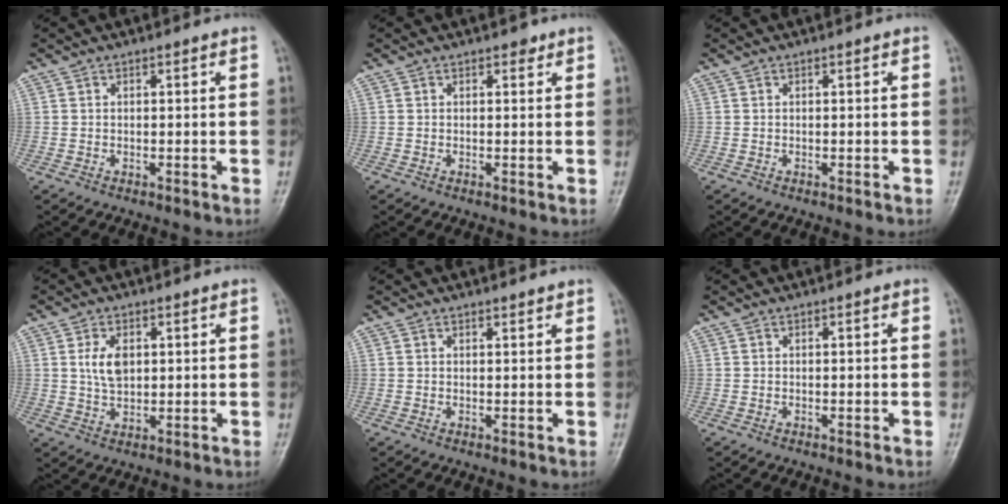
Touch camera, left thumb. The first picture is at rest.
{"total": 1.2, "force": [0.8, 0.7, 0.5], "torque": [0.003, -0.004, 0.007]}
{"total": 0.0}
{"total": 5.2, "force": [1.3, 3.1, 4.0], "torque": [-0.067, -0.006, 0.027]}
{"total": 1.1, "force": [1.1, 0.2, 0.2], "torque": [0.001, -0.006, 0.016]}
{"total": 0.0}